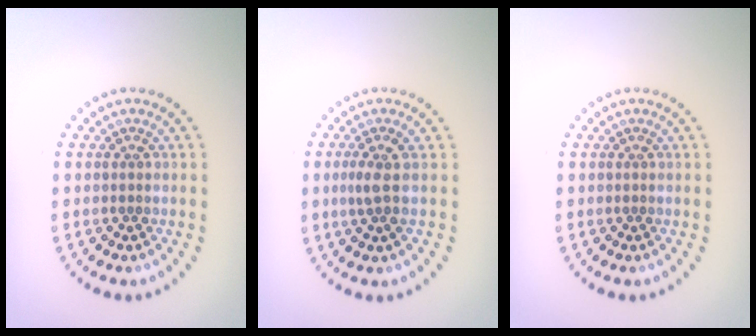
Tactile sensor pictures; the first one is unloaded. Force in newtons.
{"total": 1.9, "press": 1.4, "slide": 1.2}
{"total": 0.0}